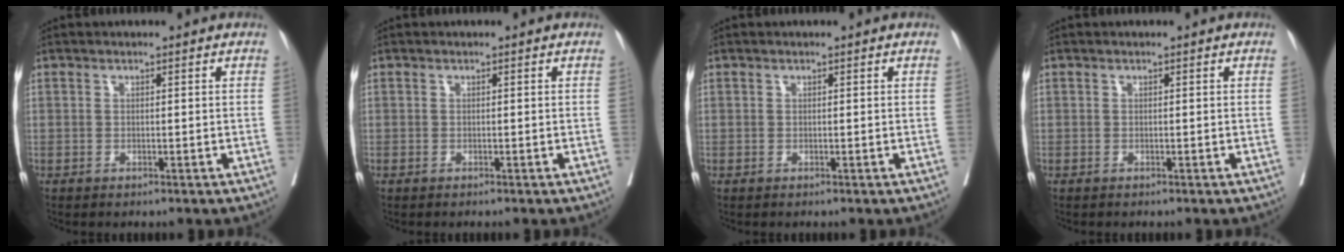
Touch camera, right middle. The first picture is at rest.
{"total": 0.5, "force": [-0.5, 0.0, 0.2], "torque": [0.001, -0.001, -0.010]}
{"total": 0.0}
{"total": 0.0}